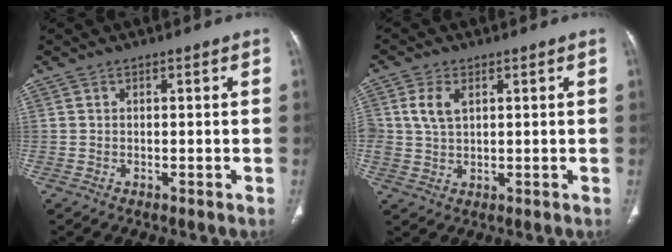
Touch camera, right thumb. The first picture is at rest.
{"total": 4.8, "force": [1.6, 2.9, 3.4], "torque": [-0.068, 0.000, 0.034]}